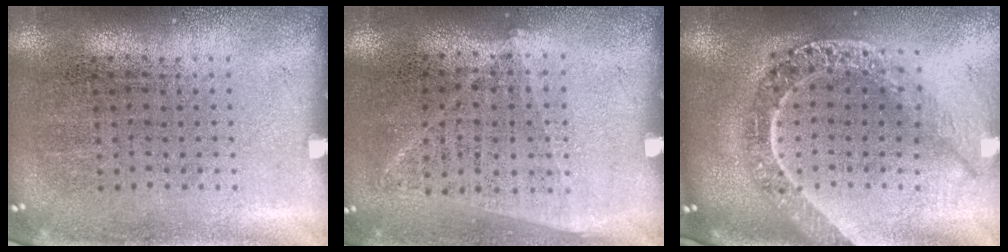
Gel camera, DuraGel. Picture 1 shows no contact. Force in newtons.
{"total": 1.0, "press": 0.9, "slide": 0.5}
{"total": 2.5, "press": 2.0, "slide": 1.4}